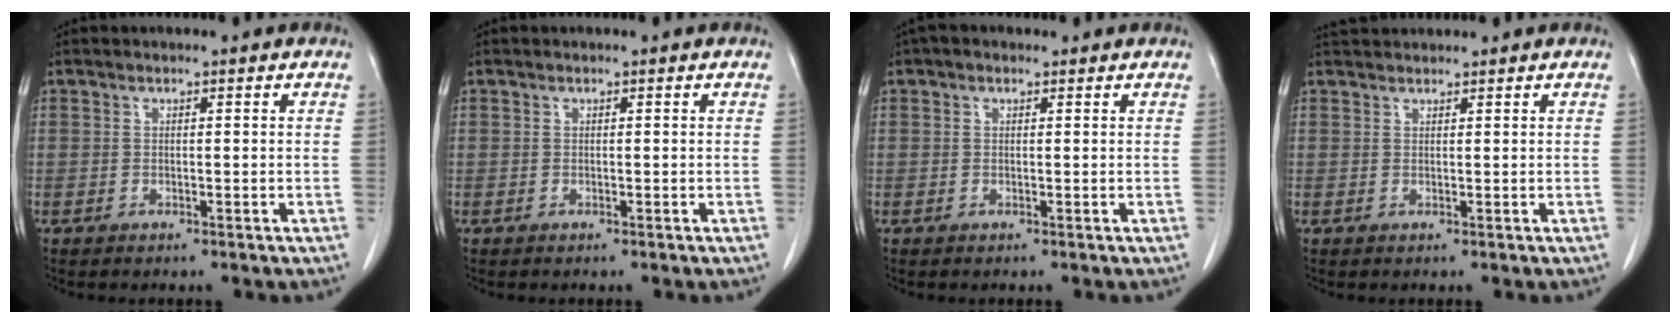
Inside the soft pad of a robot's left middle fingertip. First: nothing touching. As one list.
[{"total": 0.0}, {"total": 1.5, "force": [0.9, 0.9, 0.6], "torque": [-0.016, 0.019, 0.013]}, {"total": 2.3, "force": [2.3, 0.1, 0.1], "torque": [-0.007, 0.023, 0.044]}]